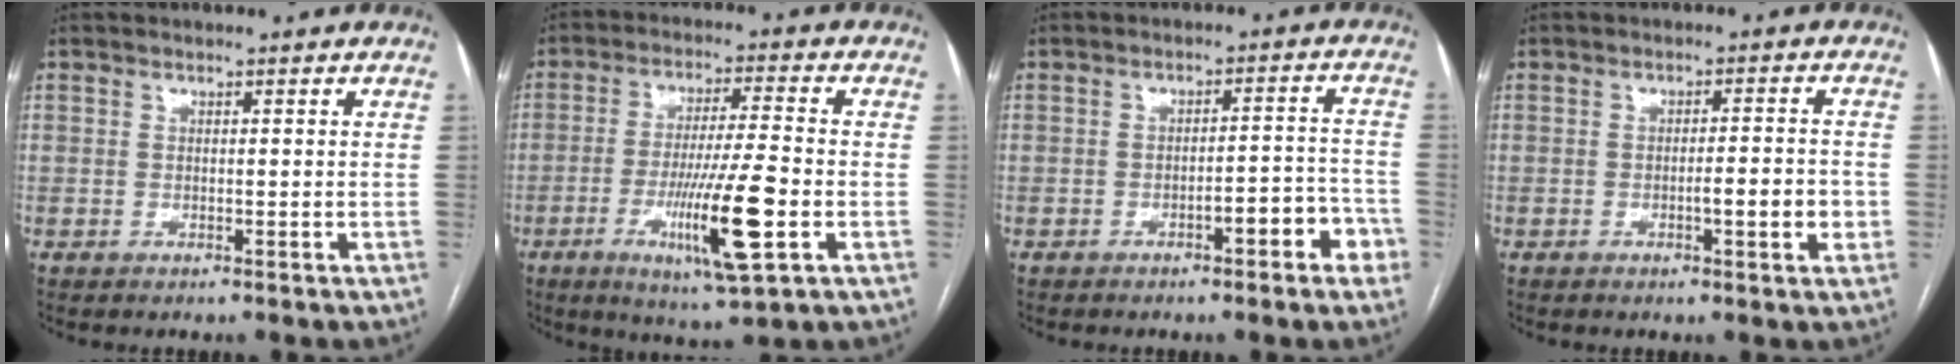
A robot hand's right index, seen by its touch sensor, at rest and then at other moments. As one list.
[{"total": 13.1, "force": [-4.2, 0.6, 12.4], "torque": [-0.227, -0.021, -0.069]}, {"total": 6.1, "force": [-3.1, 1.4, 5.0], "torque": [-0.057, 0.022, -0.040]}, {"total": 4.7, "force": [-1.3, 0.7, 4.5], "torque": [-0.066, 0.001, -0.016]}]